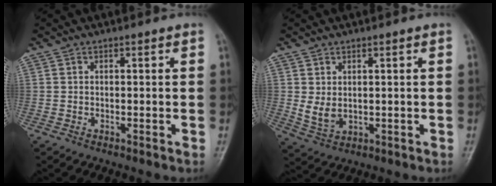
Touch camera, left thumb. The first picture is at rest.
{"total": 3.8, "force": [0.7, 2.5, 2.7], "torque": [-0.044, -0.010, 0.026]}